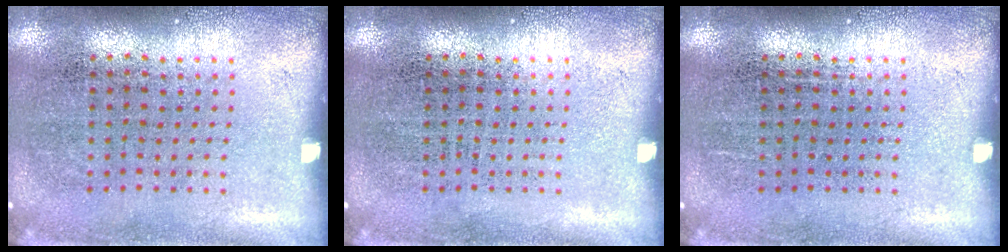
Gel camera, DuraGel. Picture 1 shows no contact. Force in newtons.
{"total": 0.0}
{"total": 0.0}